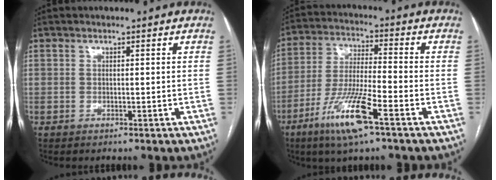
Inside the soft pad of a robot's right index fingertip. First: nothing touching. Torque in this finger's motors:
{"motor_torque": [1.33, -0.81, 0.35, 0.12]}